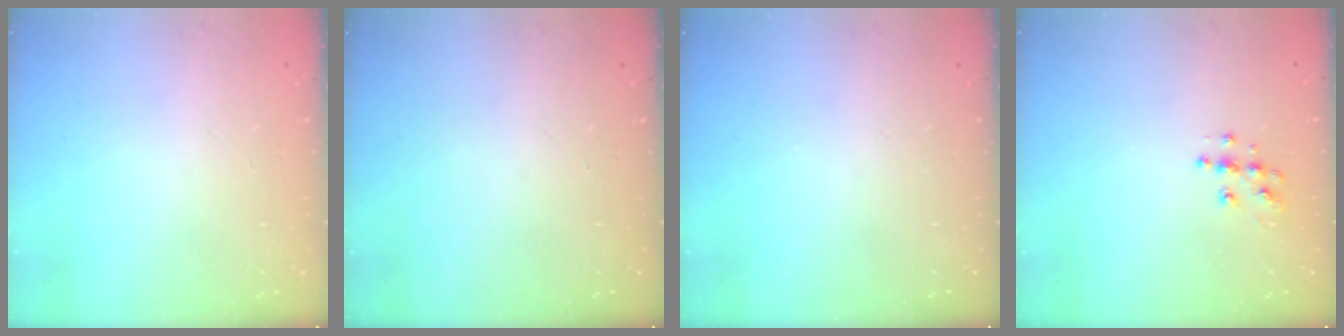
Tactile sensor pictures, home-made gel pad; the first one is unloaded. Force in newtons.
{"total": 0.0}
{"total": 0.0}
{"total": 7.6, "press": 7.6, "slide": 0.4}